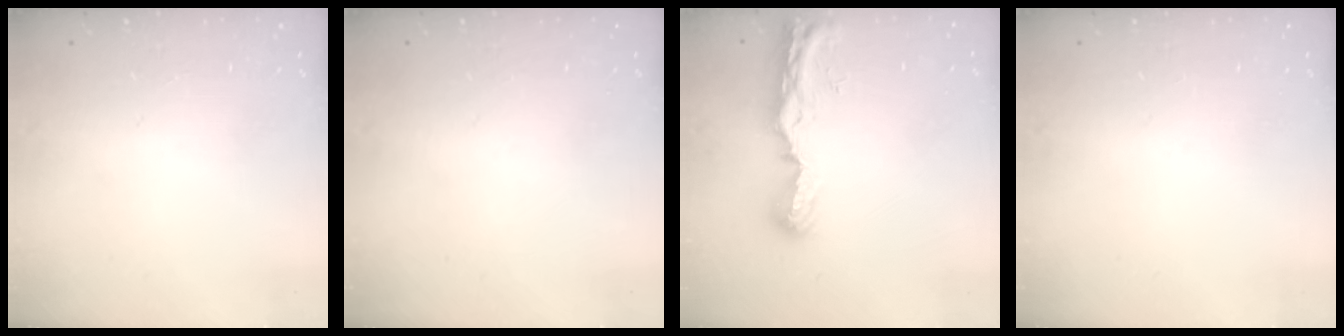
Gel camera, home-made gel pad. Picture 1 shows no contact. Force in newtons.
{"total": 0.0}
{"total": 9.4, "press": 9.3, "slide": 1.2}
{"total": 0.0}